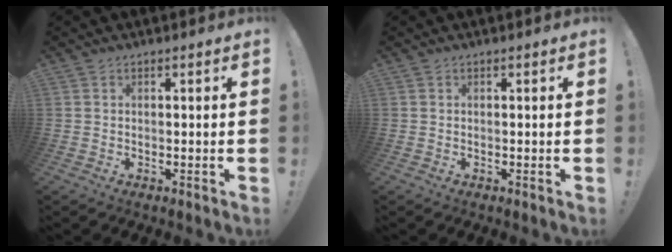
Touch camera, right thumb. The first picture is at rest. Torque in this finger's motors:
{"motor_torque": [-0.06, 0.06, 0.25, -0.09, 0.00]}